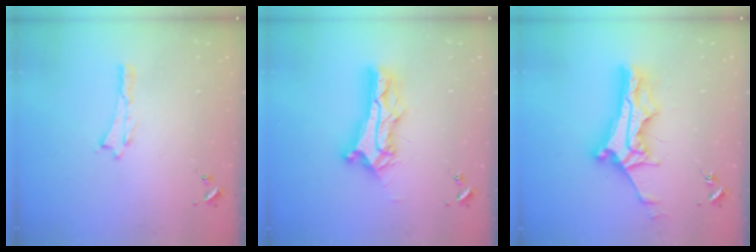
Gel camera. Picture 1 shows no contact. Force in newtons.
{"total": 11.0, "press": 11.0, "slide": 0.9}
{"total": 11.4, "press": 11.4, "slide": 1.0}